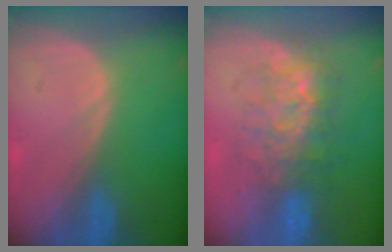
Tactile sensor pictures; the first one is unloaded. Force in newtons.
{"total": 7.9, "press": 7.7, "slide": 1.6}